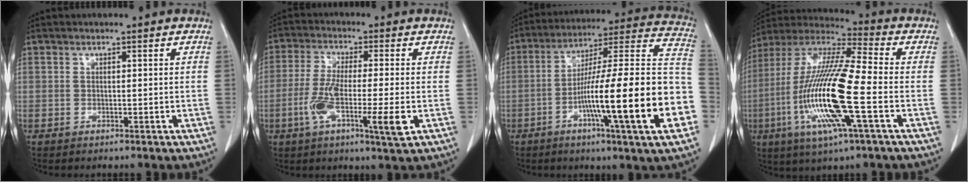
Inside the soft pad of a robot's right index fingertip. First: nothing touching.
{"total": 10.2, "force": [-2.9, 0.8, 9.8], "torque": [-0.180, -0.015, -0.053]}
{"total": 25.2, "force": [-7.2, 0.4, 24.1], "torque": [-0.300, 0.002, -0.120]}
{"total": 19.1, "force": [-4.6, 1.6, 18.5], "torque": [-0.385, -0.015, -0.091]}